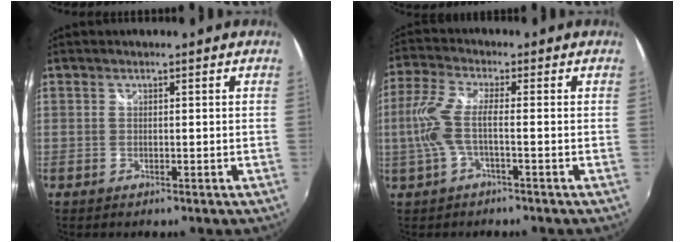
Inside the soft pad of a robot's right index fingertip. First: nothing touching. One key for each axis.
{"total": 6.9, "fx": -1.4, "fy": 1.3, "fz": 6.7, "tx": -0.156, "ty": -0.001, "tz": -0.023}